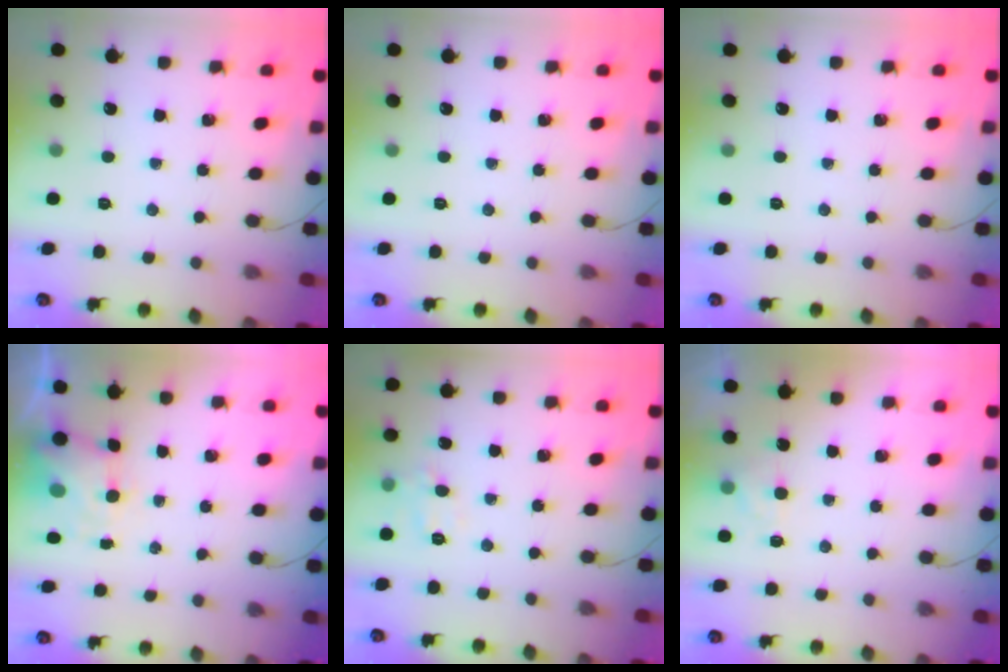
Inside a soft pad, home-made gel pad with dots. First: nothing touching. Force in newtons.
{"total": 0.0}
{"total": 0.0}
{"total": 4.4, "press": 4.3, "slide": 1.0}
{"total": 6.9, "press": 6.8, "slide": 1.0}
{"total": 2.5, "press": 2.0, "slide": 1.5}